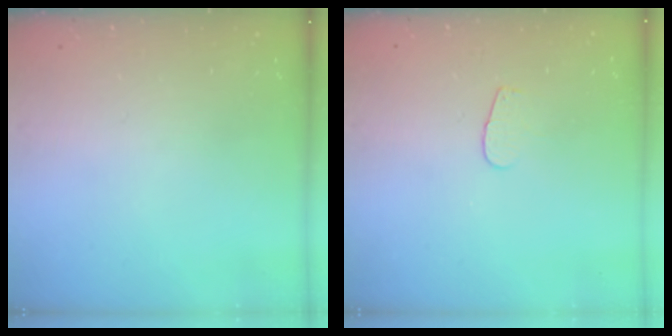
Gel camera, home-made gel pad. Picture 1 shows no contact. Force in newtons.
{"total": 3.2, "press": 3.2, "slide": 0.3}